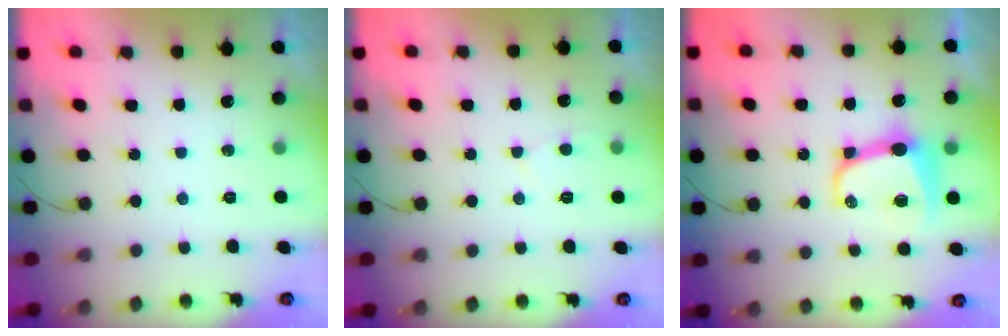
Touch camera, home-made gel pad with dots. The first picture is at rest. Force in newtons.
{"total": 2.7, "press": 2.7, "slide": 0.3}
{"total": 10.5, "press": 10.5, "slide": 0.9}